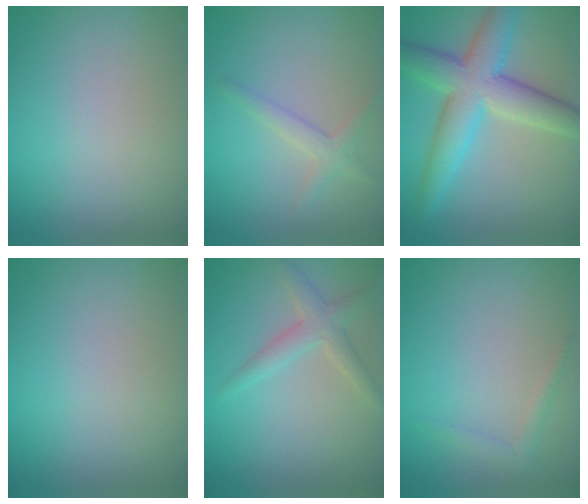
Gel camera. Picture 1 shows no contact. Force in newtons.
{"total": 1.8, "press": 1.8, "slide": 0.1}
{"total": 7.5, "press": 7.5, "slide": 0.3}
{"total": 0.0}
{"total": 2.4, "press": 2.4, "slide": 0.1}
{"total": 1.1, "press": 1.1, "slide": 0.1}